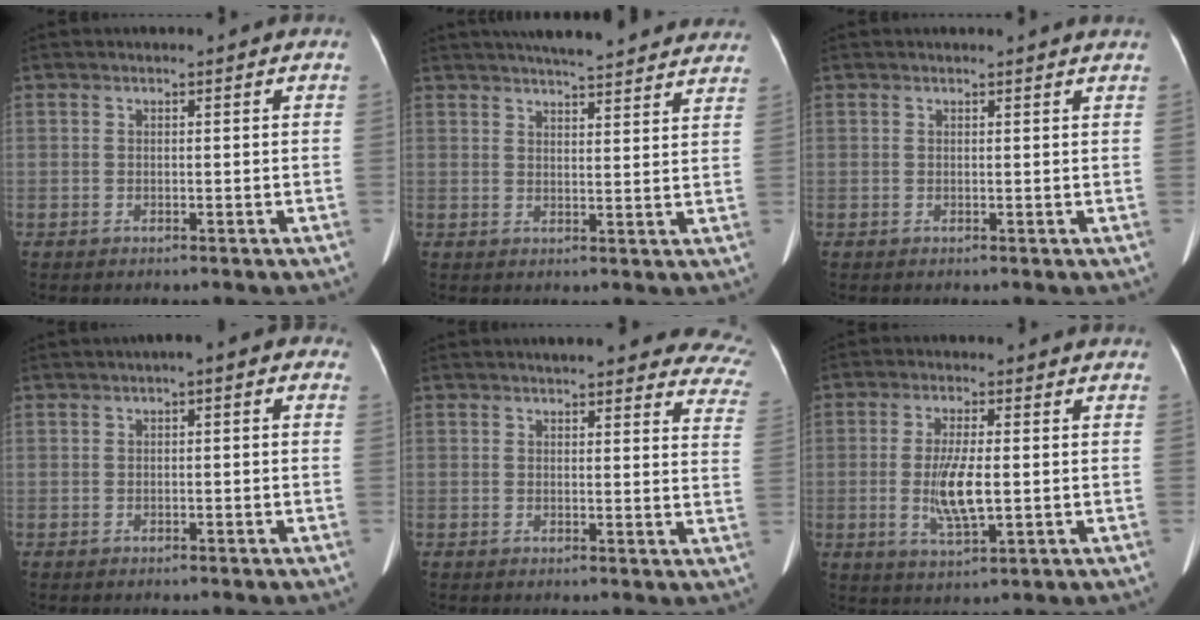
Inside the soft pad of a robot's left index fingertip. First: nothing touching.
{"total": 19.7, "force": [17.6, 2.8, 8.3], "torque": [-0.113, 0.023, 0.216]}
{"total": 2.7, "force": [2.6, 0.4, 0.6], "torque": [-0.010, 0.006, 0.020]}
{"total": 2.1, "force": [0.4, 0.8, 1.9], "torque": [-0.020, 0.016, -0.003]}
{"total": 17.9, "force": [15.9, 4.1, 7.1], "torque": [-0.055, -0.031, 0.154]}
{"total": 7.0, "force": [-0.7, 1.5, 6.8], "torque": [-0.140, -0.010, -0.010]}